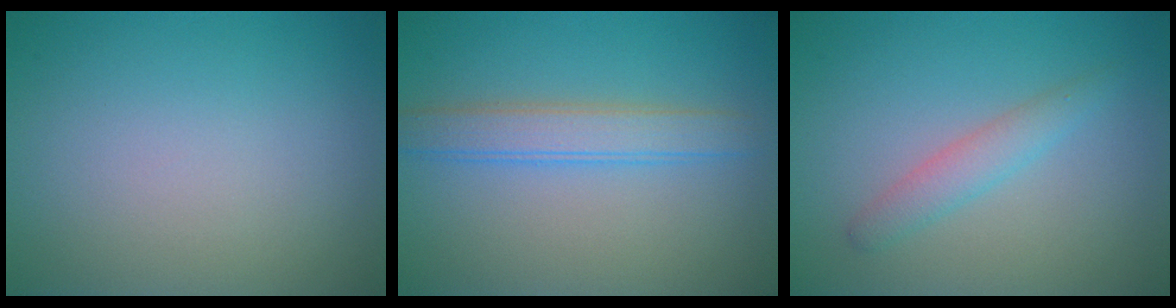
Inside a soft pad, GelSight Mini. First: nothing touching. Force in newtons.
{"total": 3.2, "press": 3.2, "slide": 0.4}
{"total": 2.1, "press": 2.1, "slide": 0.1}